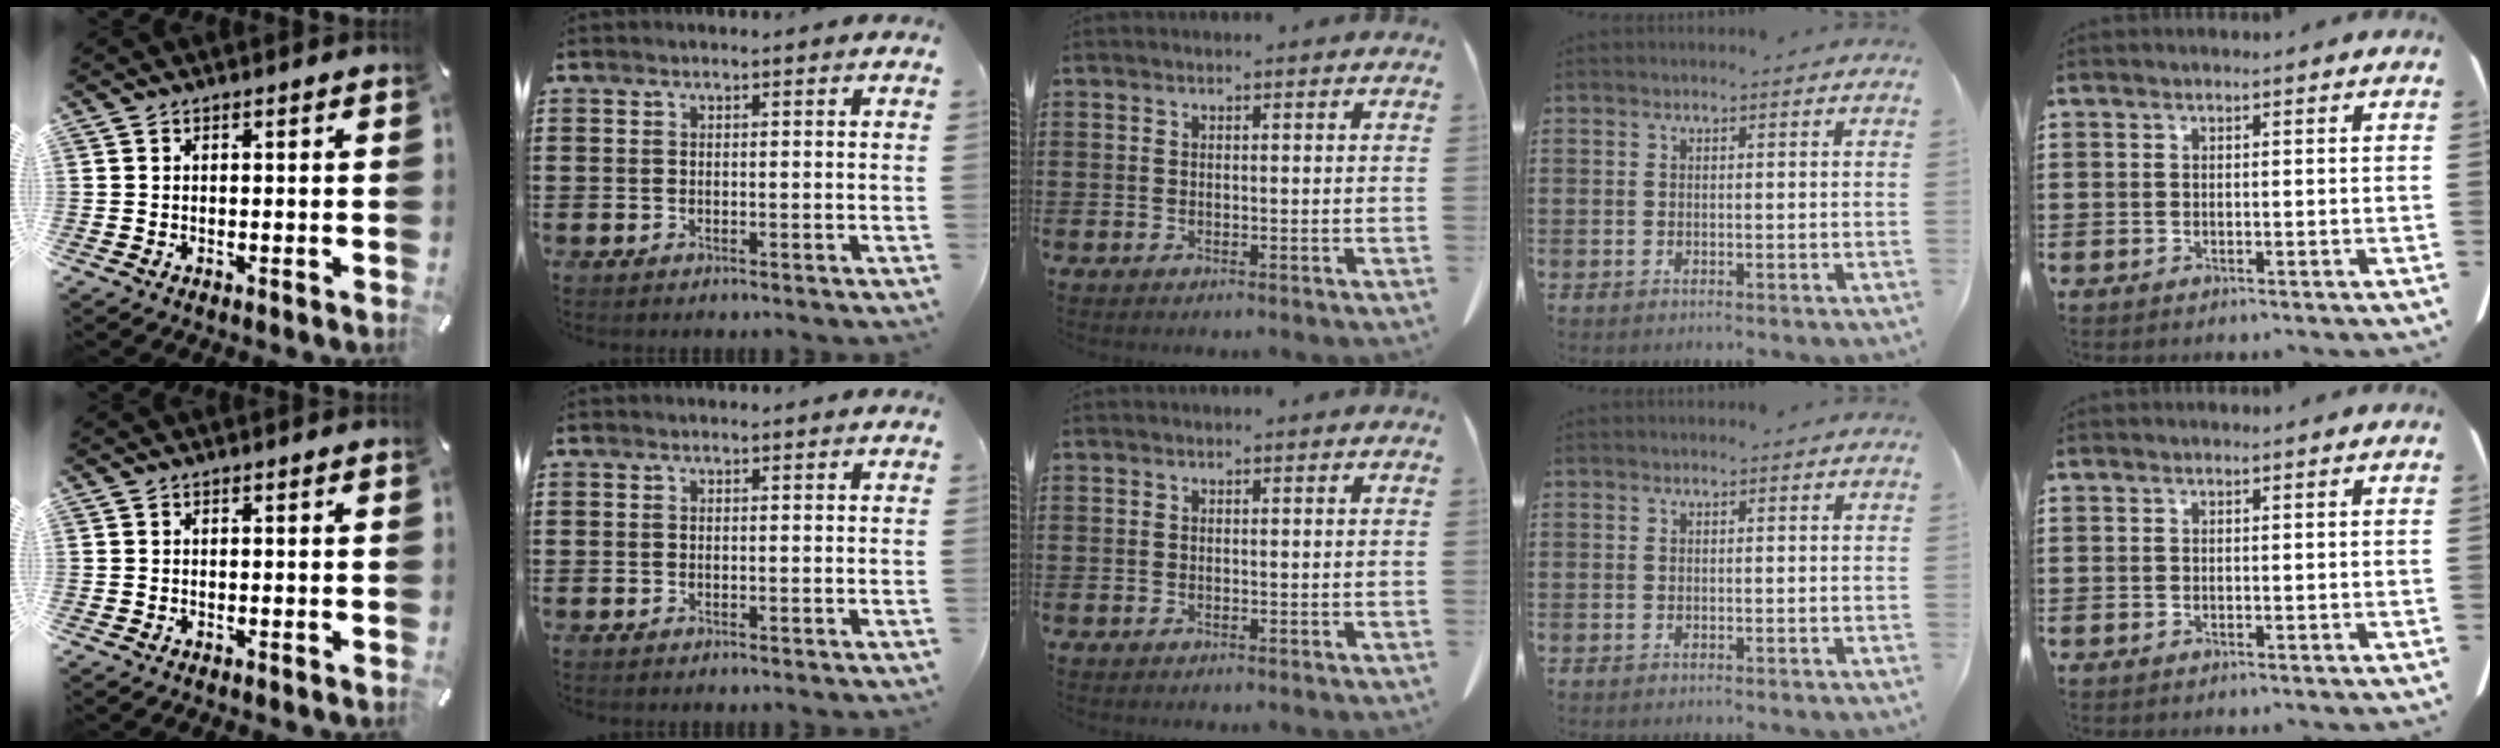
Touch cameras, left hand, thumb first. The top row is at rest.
{}